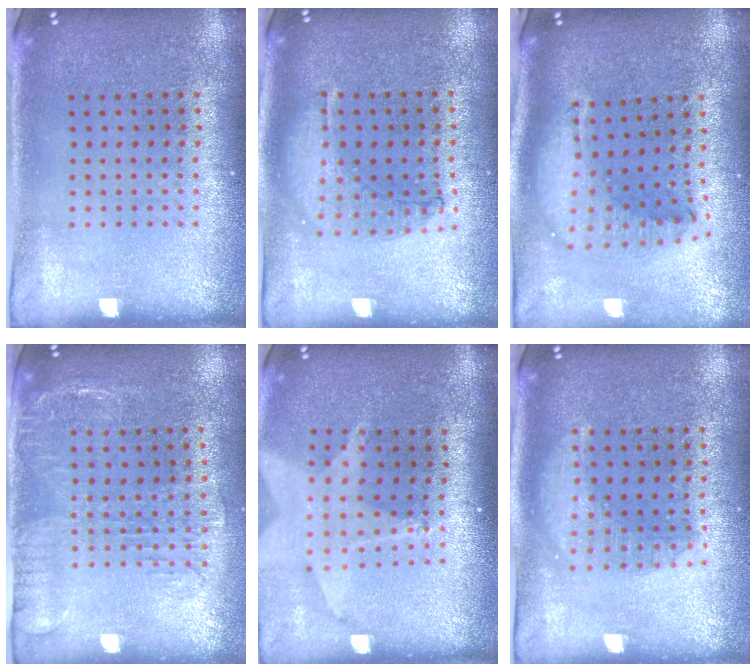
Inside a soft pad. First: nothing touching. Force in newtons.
{"total": 1.0, "press": 0.9, "slide": 0.3}
{"total": 1.8, "press": 1.4, "slide": 1.0}
{"total": 1.9, "press": 1.6, "slide": 1.1}
{"total": 1.9, "press": 1.5, "slide": 1.2}
{"total": 1.3, "press": 1.3, "slide": 0.3}